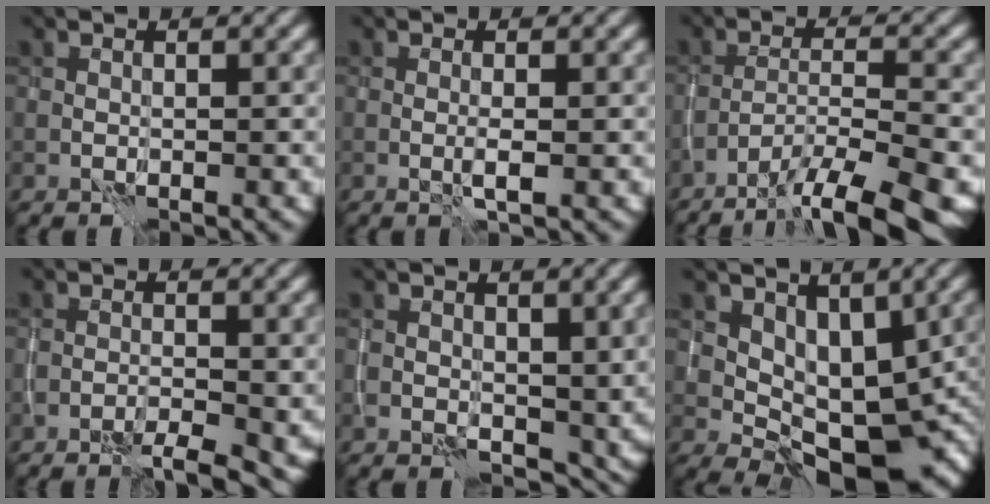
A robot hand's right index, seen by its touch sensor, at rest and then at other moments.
{"total": 0.9, "force": [-0.1, -0.2, 0.8], "torque": [-0.020, -0.002, -0.003]}
{"total": 9.1, "force": [-6.6, 1.8, 6.0], "torque": [-0.089, -0.012, -0.105]}
{"total": 2.7, "force": [-1.7, 0.2, 2.1], "torque": [-0.039, -0.002, -0.032]}
{"total": 3.5, "force": [0.4, 2.4, 2.5], "torque": [-0.045, -0.013, 0.012]}
{"total": 8.0, "force": [0.5, 4.7, 6.4], "torque": [-0.097, -0.019, 0.017]}